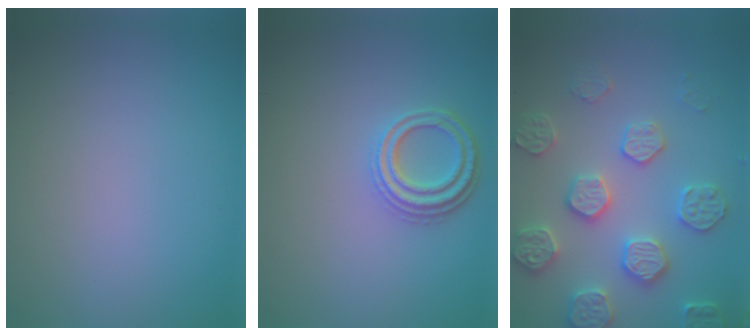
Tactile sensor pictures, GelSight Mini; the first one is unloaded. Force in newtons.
{"total": 3.0, "press": 2.6, "slide": 1.6}
{"total": 4.9, "press": 4.9, "slide": 0.4}